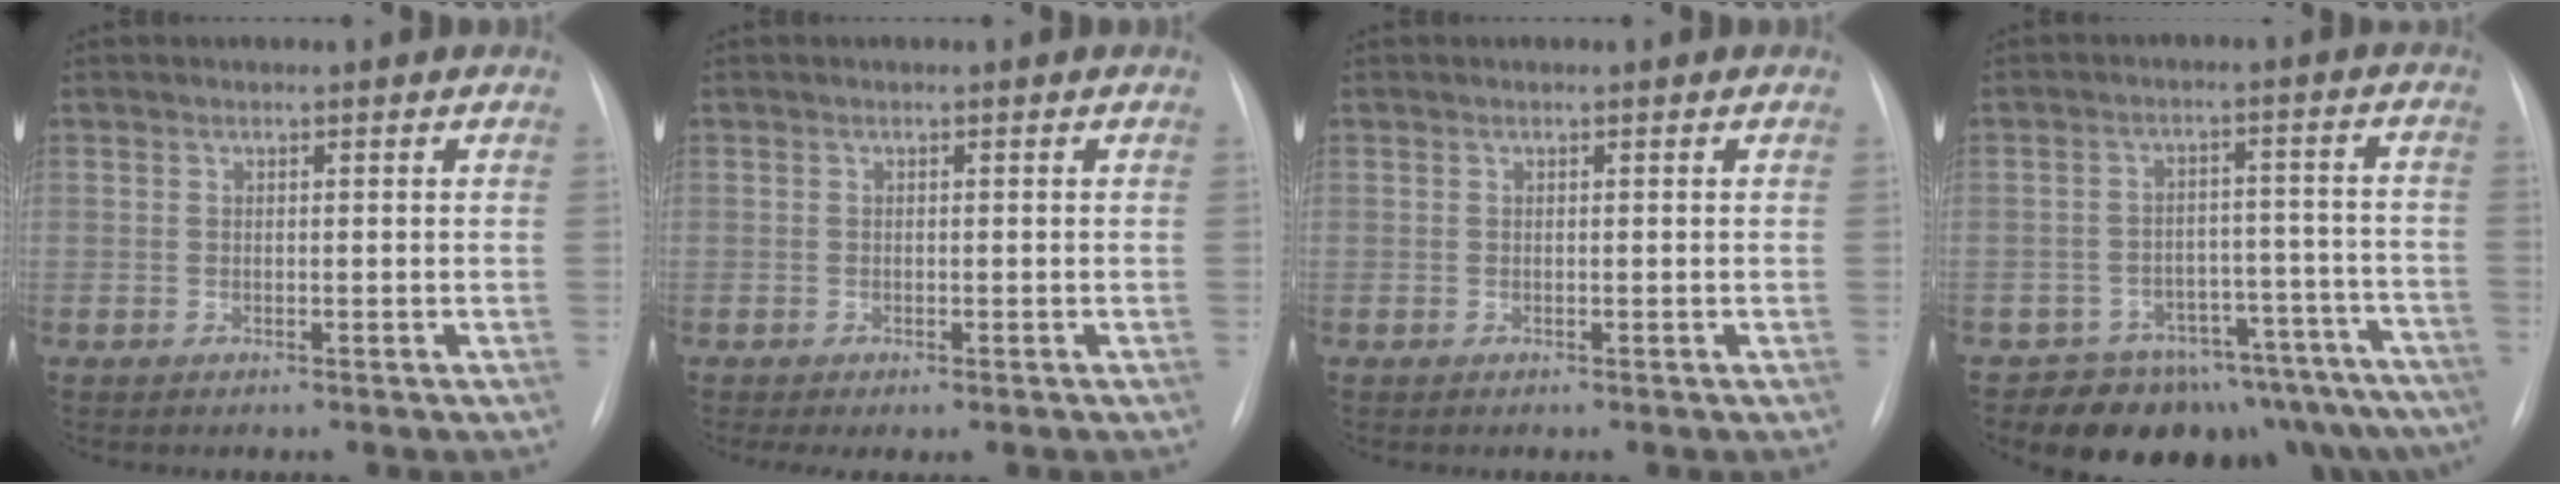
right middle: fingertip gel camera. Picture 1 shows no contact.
{"total": 1.4, "force": [-0.9, 0.6, 1.0], "torque": [-0.012, -0.002, -0.009]}
{"total": 0.0}
{"total": 15.3, "force": [-13.4, 6.4, 3.5], "torque": [0.000, 0.057, -0.165]}